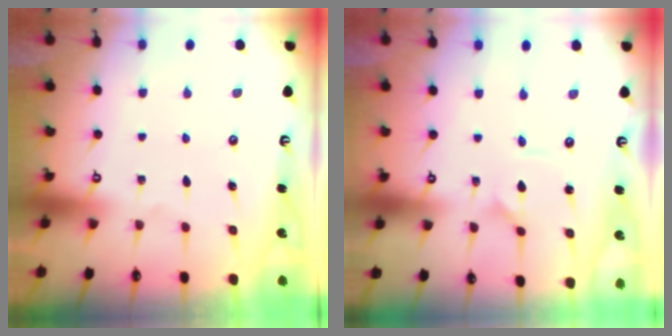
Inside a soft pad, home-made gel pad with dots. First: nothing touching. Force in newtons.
{"total": 1.3, "press": 1.3, "slide": 0.1}